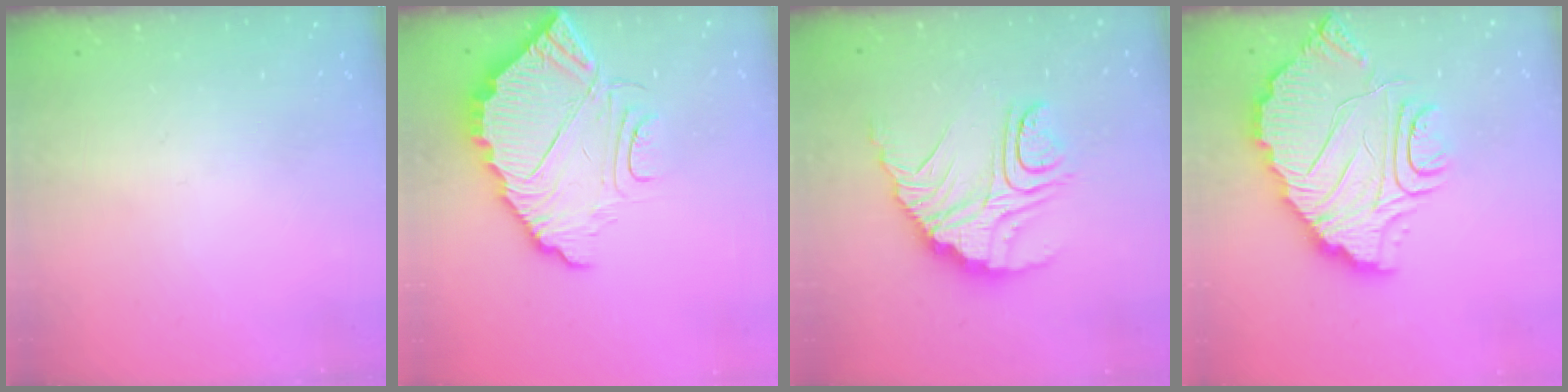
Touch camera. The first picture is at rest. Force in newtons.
{"total": 10.3, "press": 10.2, "slide": 0.7}
{"total": 14.7, "press": 14.7, "slide": 1.4}
{"total": 14.5, "press": 14.4, "slide": 1.4}